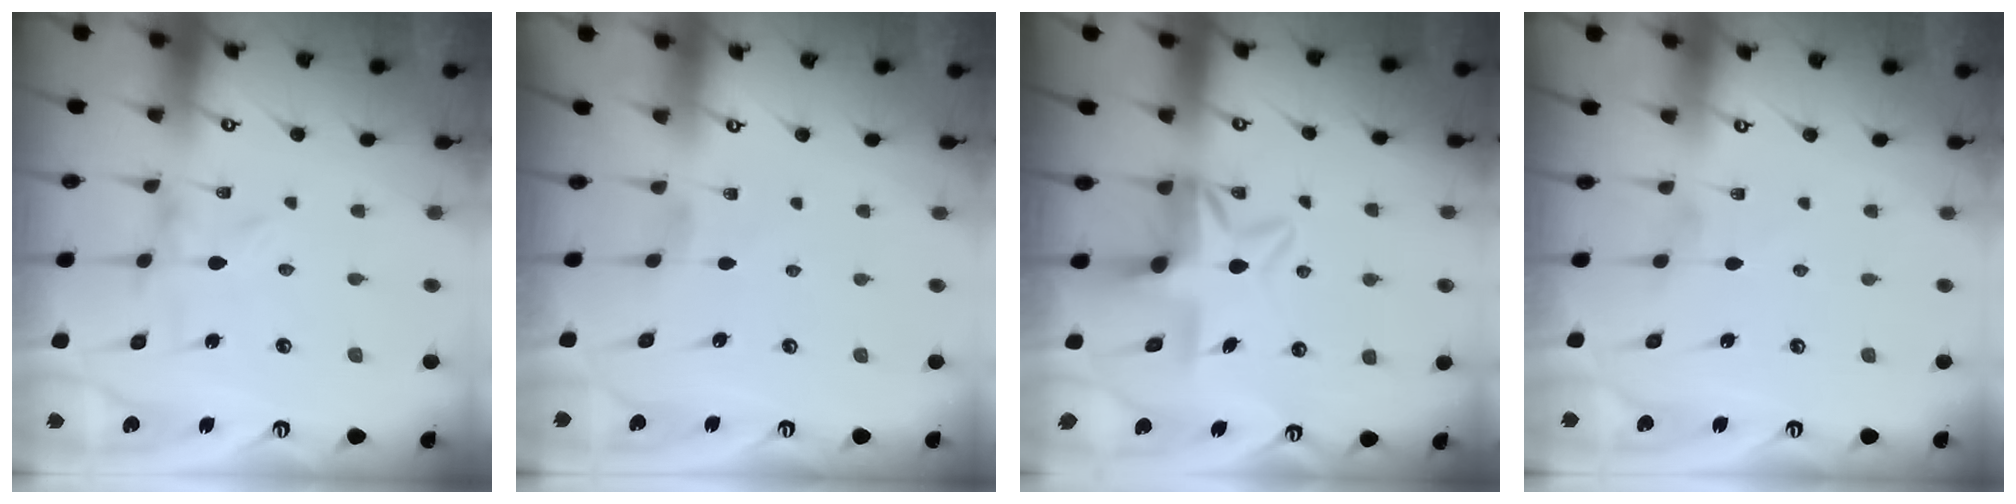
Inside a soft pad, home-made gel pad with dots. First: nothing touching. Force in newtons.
{"total": 1.3, "press": 1.2, "slide": 0.3}
{"total": 6.3, "press": 6.1, "slide": 1.4}
{"total": 1.3, "press": 1.3, "slide": 0.3}